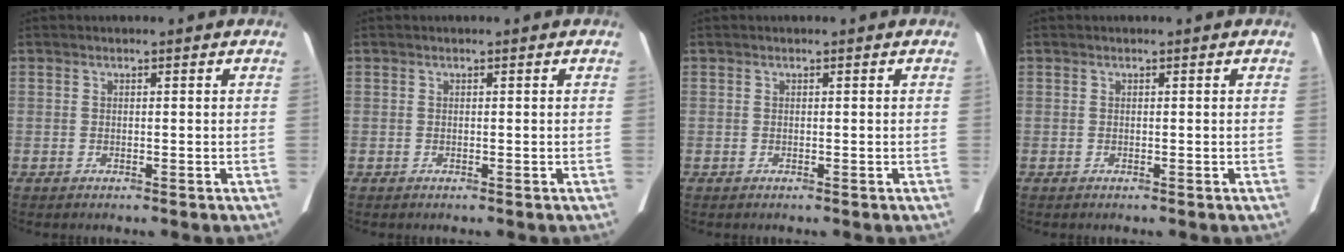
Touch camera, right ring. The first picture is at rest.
{"total": 0.0}
{"total": 0.0}
{"total": 0.0}